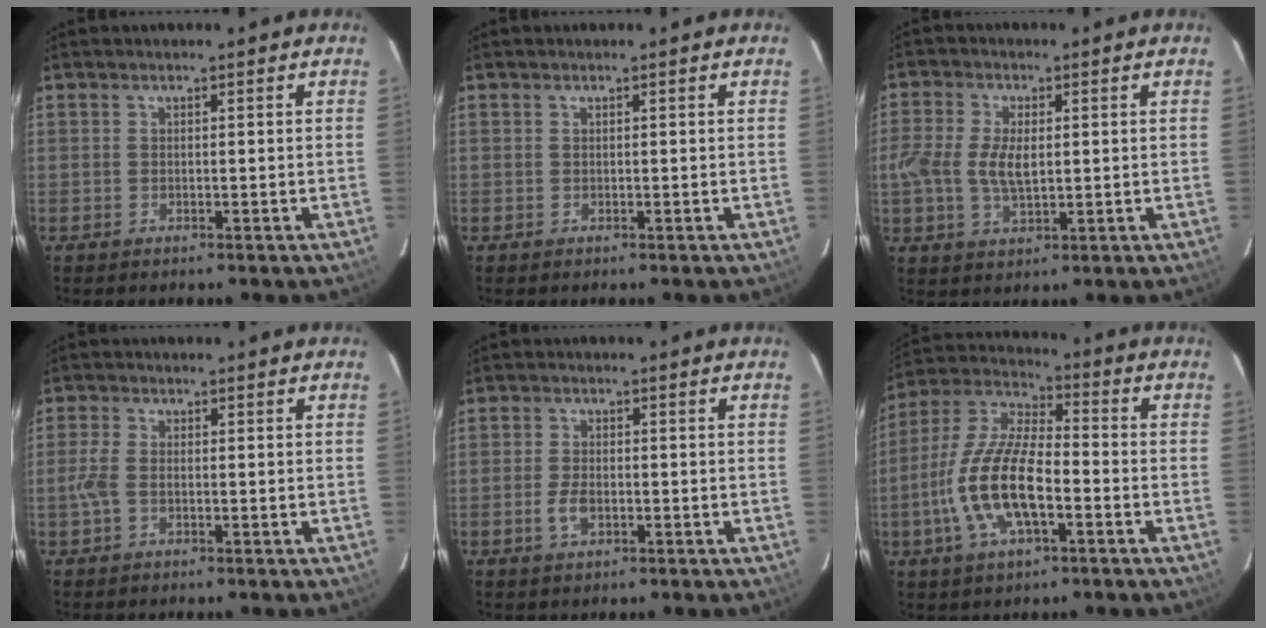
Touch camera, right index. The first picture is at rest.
{"total": 0.0}
{"total": 6.8, "force": [0.3, 3.7, 5.7], "torque": [-0.121, -0.002, 0.006]}
{"total": 3.3, "force": [-0.9, 1.6, 2.8], "torque": [-0.069, 0.002, -0.020]}
{"total": 3.6, "force": [-1.3, 2.0, 2.7], "torque": [-0.062, 0.000, -0.023]}
{"total": 15.7, "force": [-4.8, 5.8, 13.8], "torque": [-0.289, -0.004, -0.096]}